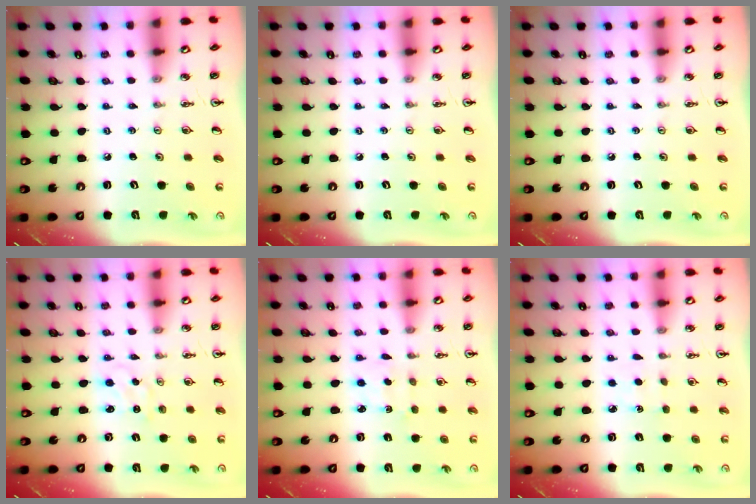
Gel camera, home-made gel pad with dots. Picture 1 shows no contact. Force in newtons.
{"total": 0.0}
{"total": 0.0}
{"total": 0.8, "press": 0.7, "slide": 0.2}
{"total": 2.5, "press": 2.4, "slide": 0.6}
{"total": 2.0, "press": 2.0, "slide": 0.3}